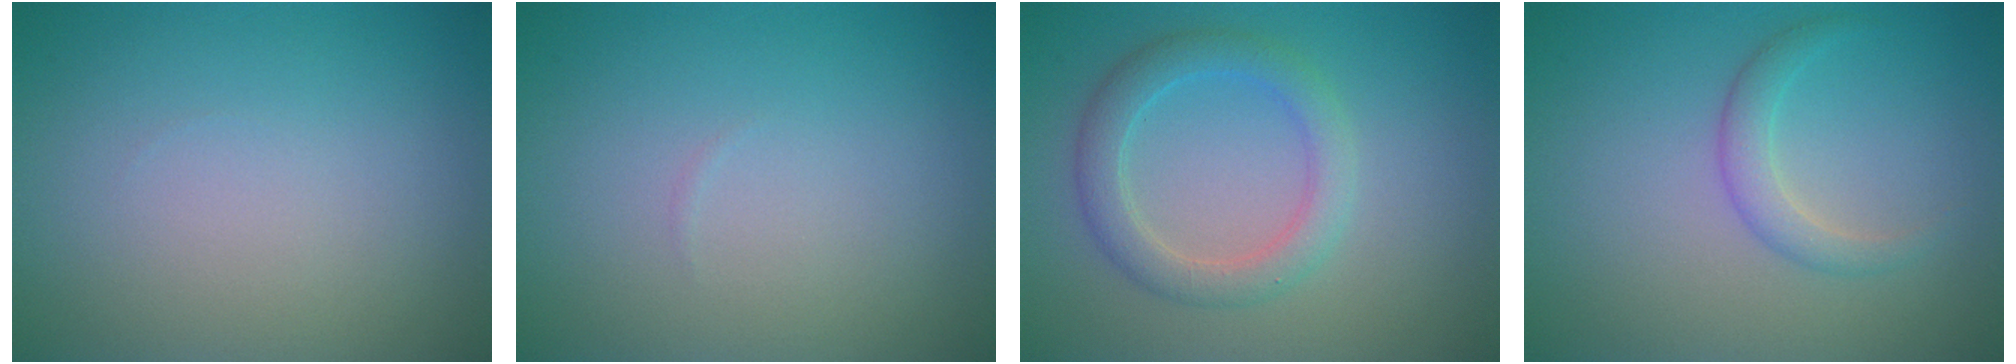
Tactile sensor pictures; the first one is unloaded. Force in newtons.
{"total": 0.0}
{"total": 3.2, "press": 3.2, "slide": 0.1}
{"total": 1.9, "press": 1.9, "slide": 0.2}